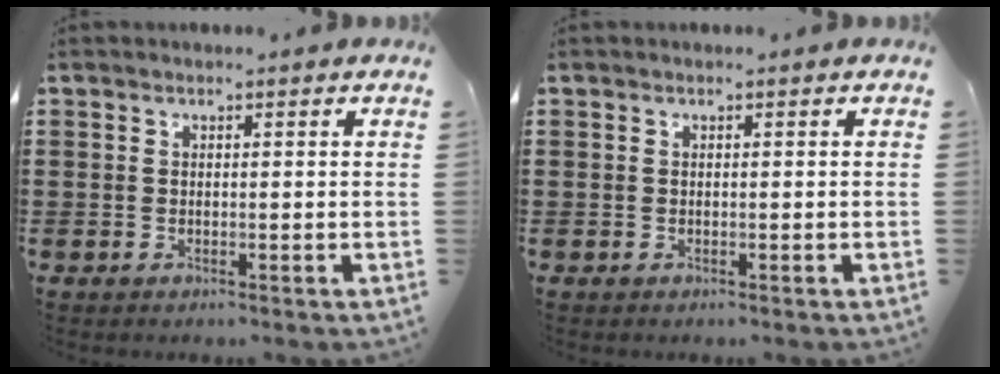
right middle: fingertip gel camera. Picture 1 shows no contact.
{"total": 0.0}